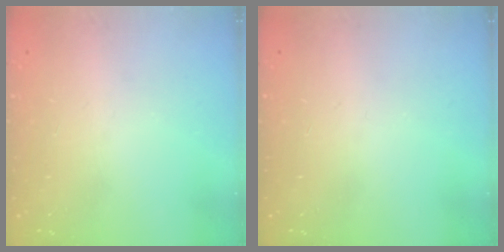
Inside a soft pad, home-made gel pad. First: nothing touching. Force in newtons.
{"total": 0.0}